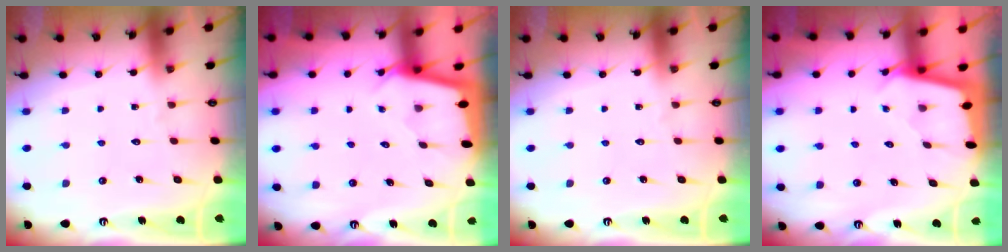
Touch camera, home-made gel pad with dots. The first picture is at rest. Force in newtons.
{"total": 1.9, "press": 1.9, "slide": 0.1}
{"total": 0.0}
{"total": 1.8, "press": 1.8, "slide": 0.2}